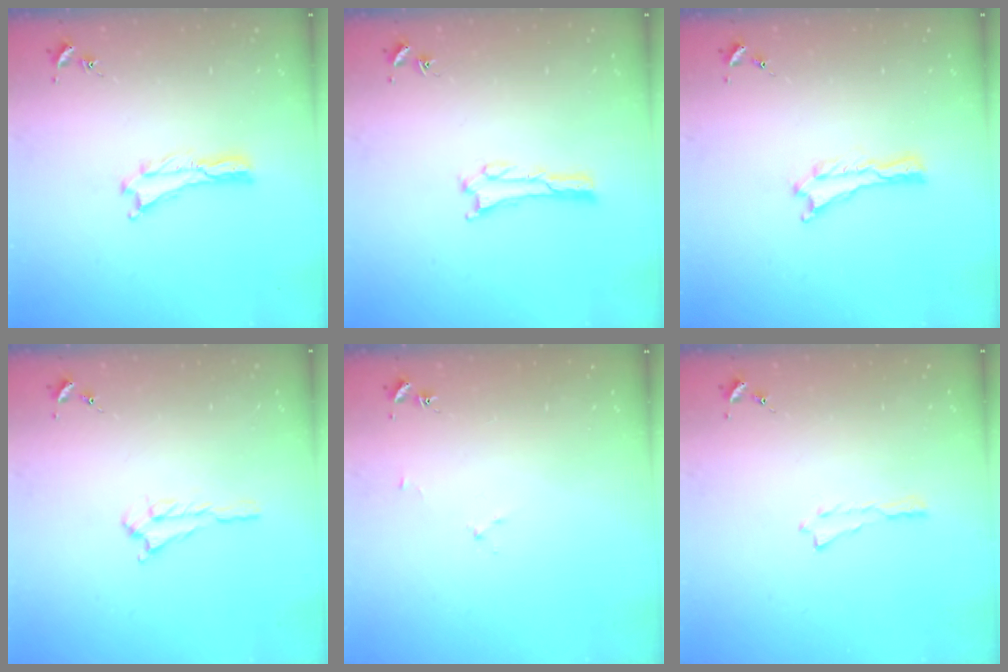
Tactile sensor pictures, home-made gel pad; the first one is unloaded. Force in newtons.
{"total": 0.8, "press": 0.8, "slide": 0.2}
{"total": 0.0}
{"total": 0.7, "press": 0.7, "slide": 0.2}
{"total": 1.9, "press": 1.9, "slide": 0.3}
{"total": 0.0}